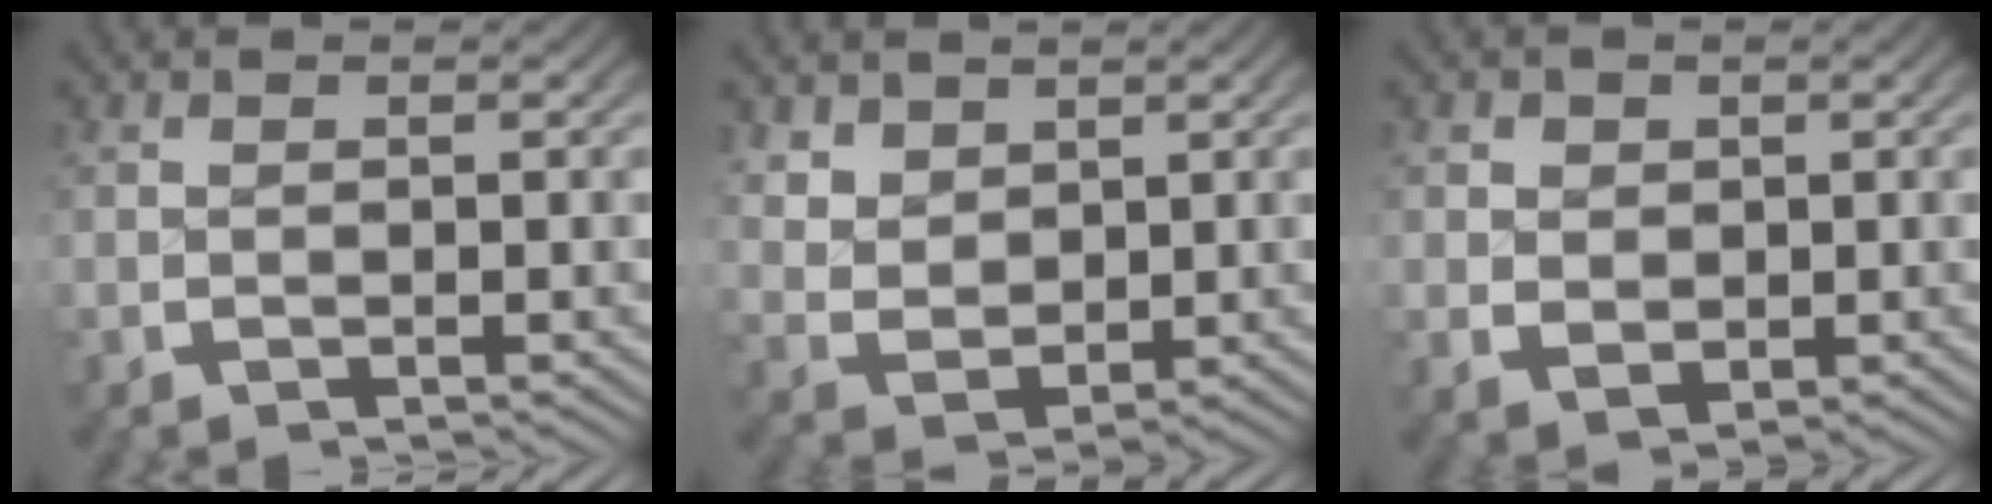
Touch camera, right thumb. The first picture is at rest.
{"total": 4.2, "force": [1.3, 3.3, 2.2], "torque": [-0.055, -0.027, 0.037]}
{"total": 2.8, "force": [0.1, 2.5, 1.3], "torque": [-0.027, -0.019, 0.012]}